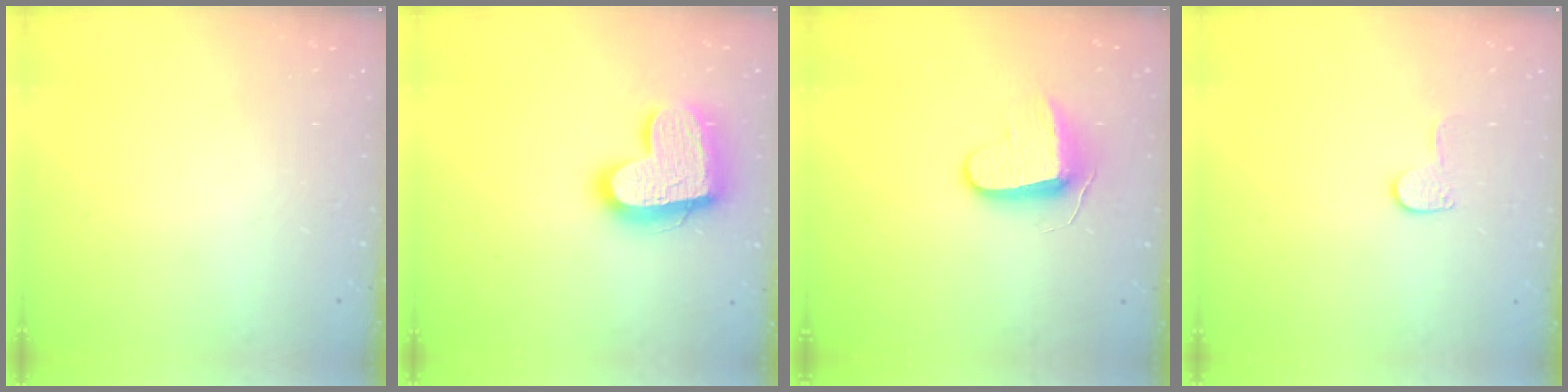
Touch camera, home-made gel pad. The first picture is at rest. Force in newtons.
{"total": 18.3, "press": 18.2, "slide": 1.7}
{"total": 8.7, "press": 8.7, "slide": 0.7}
{"total": 6.9, "press": 6.9, "slide": 0.5}